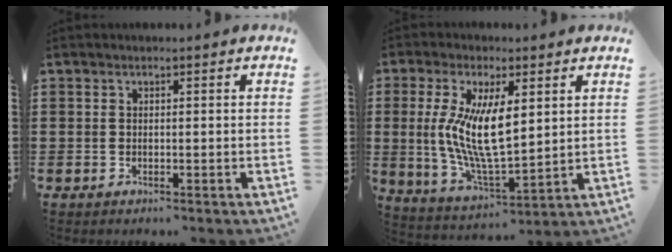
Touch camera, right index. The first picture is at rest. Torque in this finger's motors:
{"motor_torque": [2.14, 0.00, 0.55, 0.21]}